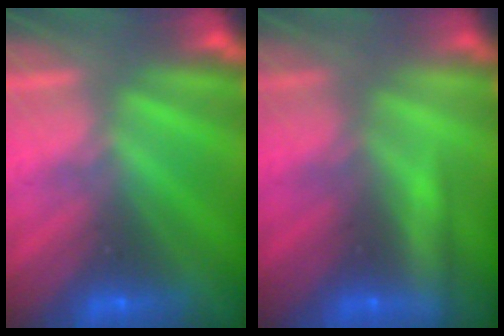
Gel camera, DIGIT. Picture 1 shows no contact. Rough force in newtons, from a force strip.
{"total": 2.1}